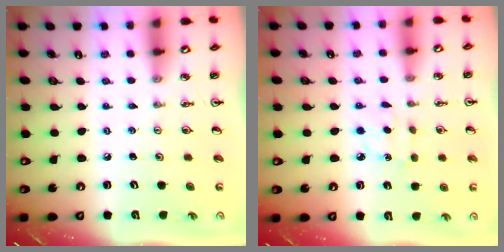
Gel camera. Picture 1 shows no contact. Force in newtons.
{"total": 4.5, "press": 4.5, "slide": 0.6}